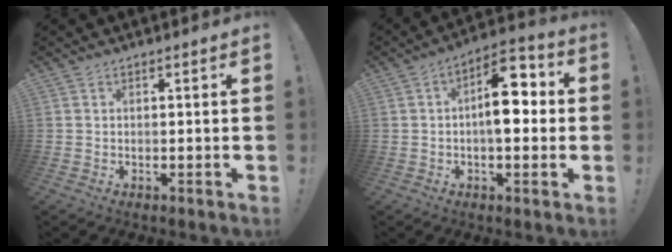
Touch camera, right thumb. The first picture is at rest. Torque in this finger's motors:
{"motor_torque": [0.98, 1.61, 1.21, -0.33, 0.32]}